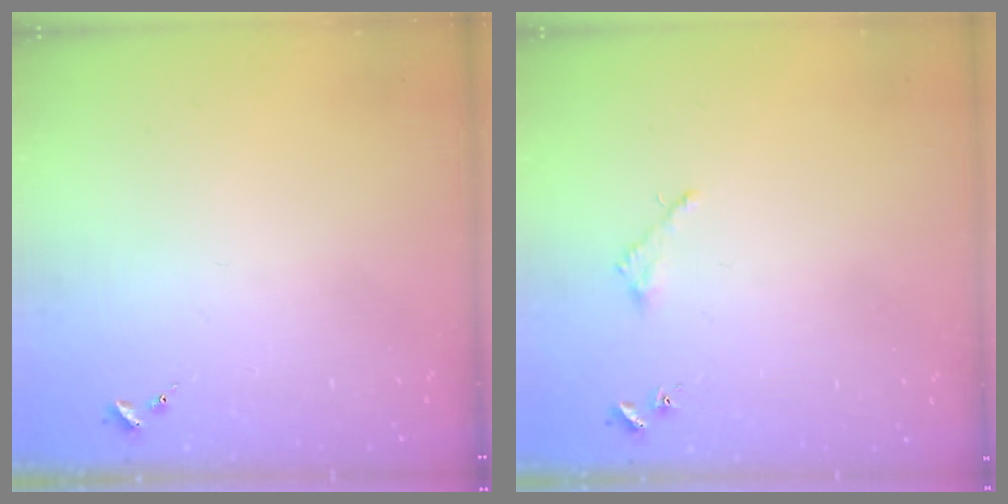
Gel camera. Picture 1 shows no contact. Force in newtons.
{"total": 1.6, "press": 1.6, "slide": 0.2}